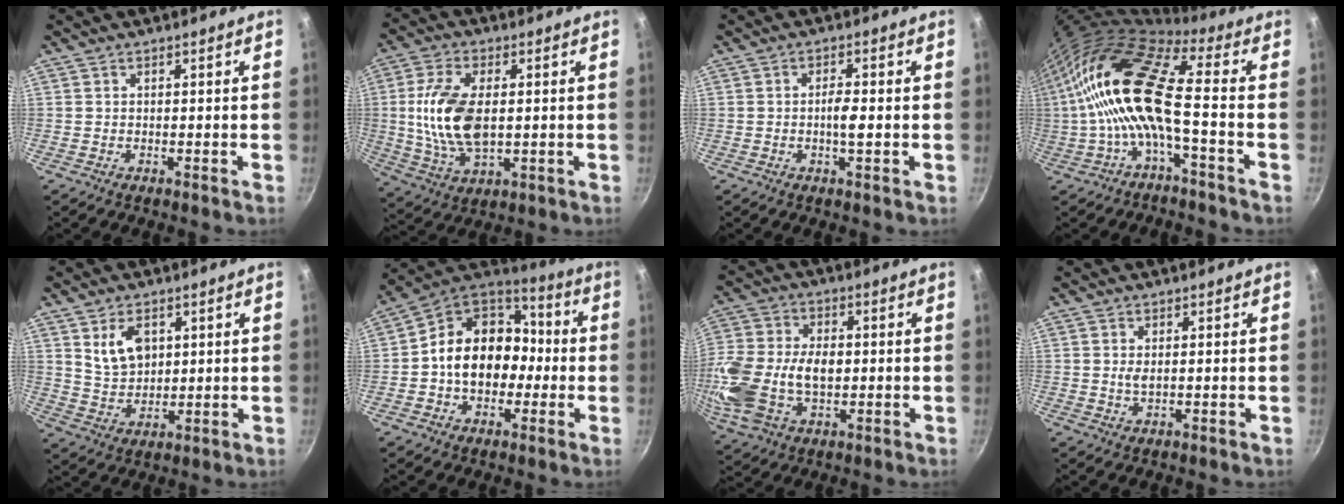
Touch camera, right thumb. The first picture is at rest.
{"total": 14.1, "force": [0.8, 7.6, 11.8], "torque": [-0.228, 0.000, 0.017]}
{"total": 3.3, "force": [-0.5, 0.8, 3.2], "torque": [-0.060, 0.004, -0.011]}
{"total": 19.0, "force": [-1.0, 6.2, 18.0], "torque": [-0.360, 0.030, -0.037]}
{"total": 7.9, "force": [3.0, 5.2, 5.1], "torque": [-0.070, -0.019, 0.065]}
{"total": 16.5, "force": [-1.6, 12.9, 10.2], "torque": [-0.122, 0.050, -0.043]}
{"total": 18.5, "force": [-1.3, 12.1, 13.9], "torque": [-0.287, 0.019, -0.023]}
{"total": 1.8, "force": [0.3, 0.9, 1.6], "torque": [-0.029, -0.002, 0.006]}